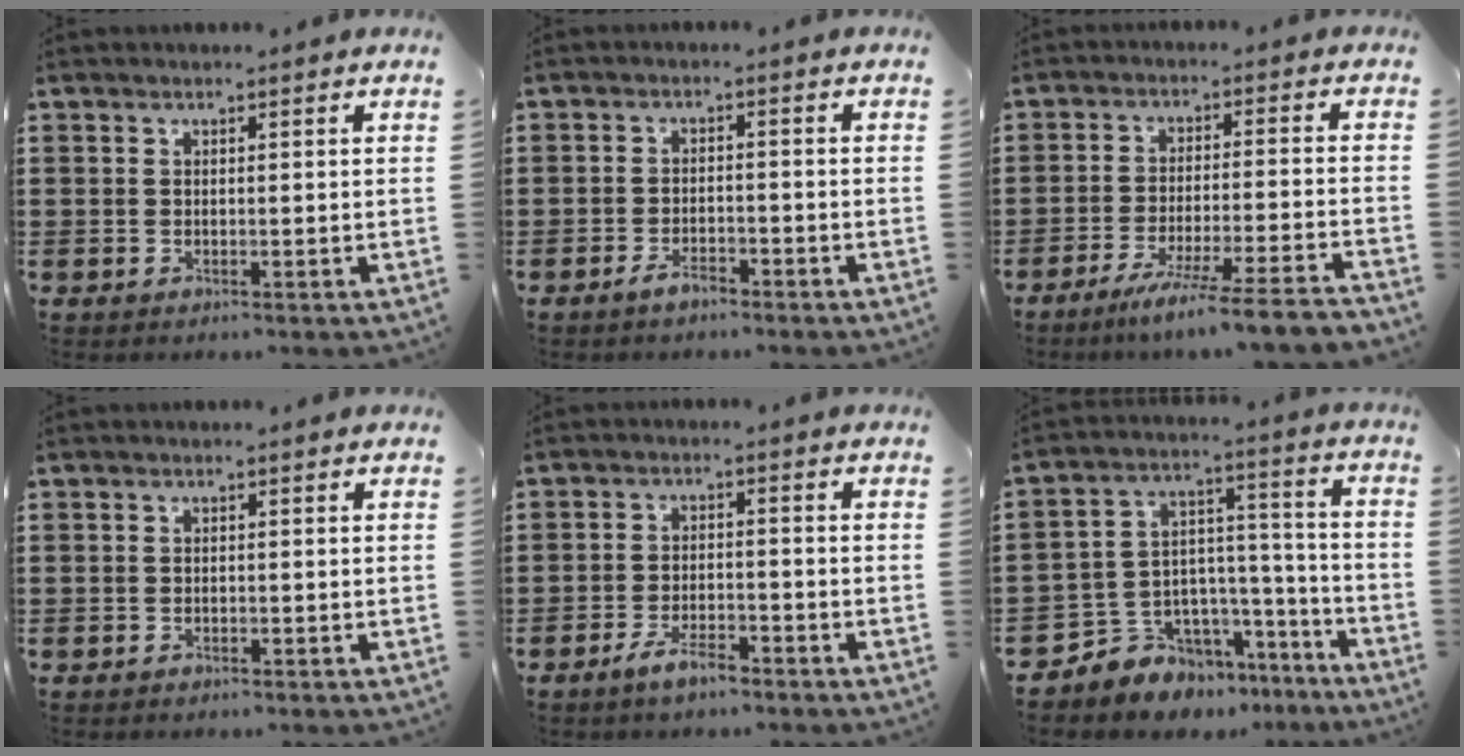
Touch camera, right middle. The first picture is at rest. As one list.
[{"total": 2.7, "force": [-2.3, 1.0, 1.2], "torque": [-0.029, 0.004, -0.047]}, {"total": 6.9, "force": [-6.1, -0.7, 3.2], "torque": [-0.051, -0.011, -0.113]}, {"total": 0.8, "force": [-0.7, 0.4, 0.1], "torque": [-0.003, 0.002, -0.016]}, {"total": 4.3, "force": [-3.4, 1.4, 2.2], "torque": [-0.050, 0.005, -0.069]}, {"total": 6.7, "force": [-5.3, 4.1, -0.6], "torque": [-0.010, 0.003, -0.100]}]